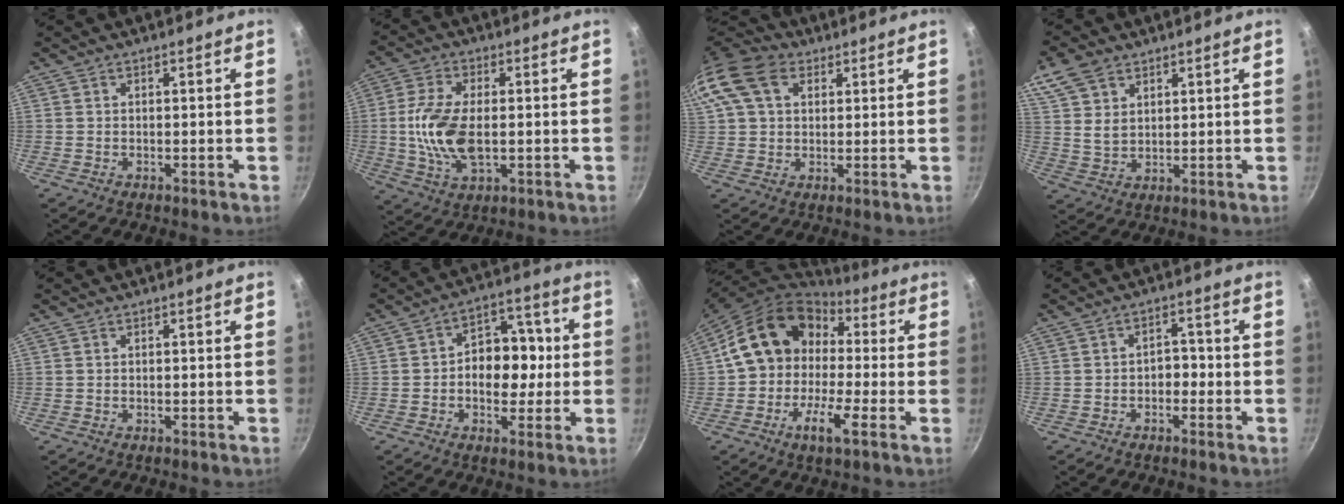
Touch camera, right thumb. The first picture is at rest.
{"total": 11.6, "force": [-0.4, 6.0, 9.9], "torque": [-0.200, 0.000, -0.011]}
{"total": 14.2, "force": [5.5, 10.0, 8.4], "torque": [-0.169, 0.018, 0.089]}
{"total": 8.5, "force": [5.1, 5.3, 4.3], "torque": [-0.063, -0.013, 0.101]}
{"total": 0.0}
{"total": 11.2, "force": [-0.3, 8.2, 7.6], "torque": [-0.053, 0.024, -0.014]}
{"total": 15.1, "force": [-0.5, 9.9, 11.4], "torque": [-0.184, 0.047, -0.028]}
{"total": 2.8, "force": [-1.1, 2.0, 1.7], "torque": [0.001, 0.018, -0.019]}